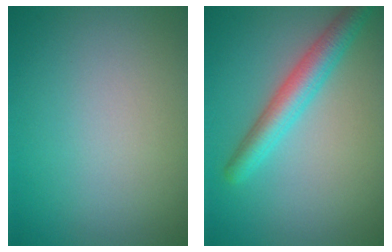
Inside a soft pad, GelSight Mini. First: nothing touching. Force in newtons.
{"total": 3.8, "press": 3.8, "slide": 0.1}